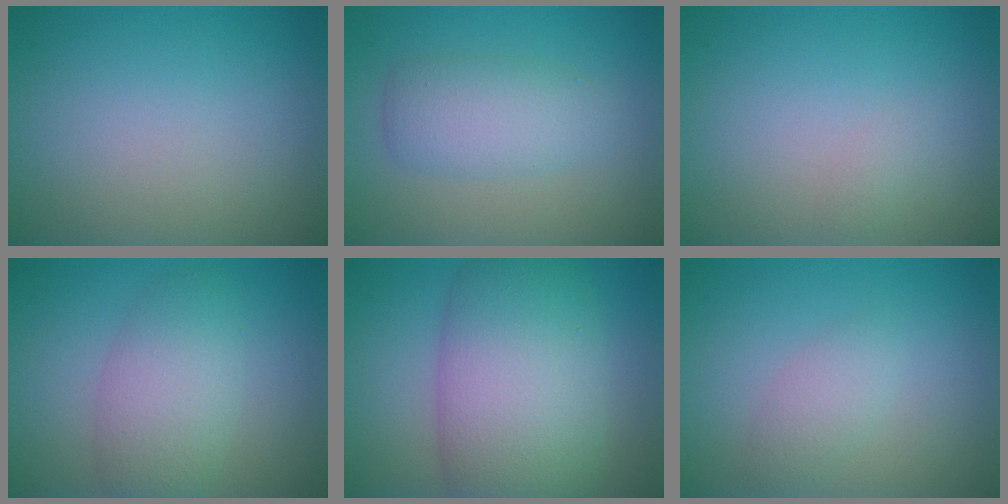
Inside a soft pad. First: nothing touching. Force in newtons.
{"total": 3.7, "press": 3.7, "slide": 0.1}
{"total": 0.6, "press": 0.6, "slide": 0.0}
{"total": 4.6, "press": 4.6, "slide": 0.2}
{"total": 11.1, "press": 11.1, "slide": 0.3}
{"total": 1.8, "press": 1.8, "slide": 0.1}